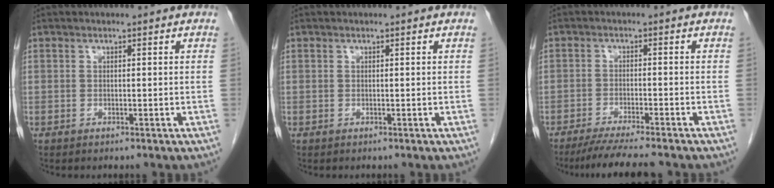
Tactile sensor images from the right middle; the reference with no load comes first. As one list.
[{"total": 0.0}, {"total": 9.0, "force": [-7.7, 0.0, 4.6], "torque": [-0.062, -0.023, -0.120]}]